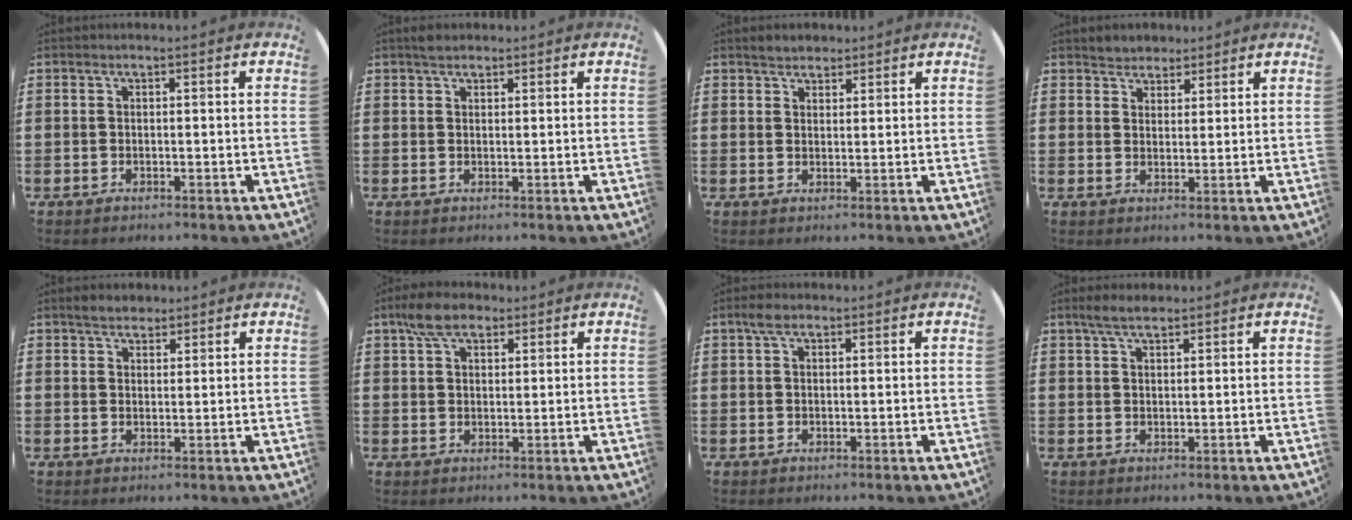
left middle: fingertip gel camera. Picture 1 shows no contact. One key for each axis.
{"total": 1.4, "fx": 1.2, "fy": 0.6, "fz": 0.2, "tx": 0.001, "ty": 0.001, "tz": 0.022}
{"total": 2.0, "fx": 1.9, "fy": 0.7, "fz": 0.1, "tx": 0.004, "ty": 0.001, "tz": 0.036}
{"total": 2.6, "fx": 2.4, "fy": 1.1, "fz": -0.2, "tx": 0.006, "ty": -0.001, "tz": 0.045}
{"total": 2.4, "fx": 2.2, "fy": 0.9, "fz": 0.4, "tx": -0.002, "ty": 0.002, "tz": 0.041}
{"total": 5.1, "fx": 3.7, "fy": 2.7, "fz": 2.3, "tx": -0.048, "ty": 0.007, "tz": 0.069}
{"total": 2.0, "fx": 1.3, "fy": 1.1, "fz": 1.1, "tx": -0.016, "ty": 0.003, "tz": 0.023}
{"total": 2.7, "fx": 2.2, "fy": 0.8, "fz": 1.3, "tx": -0.021, "ty": 0.004, "tz": 0.039}